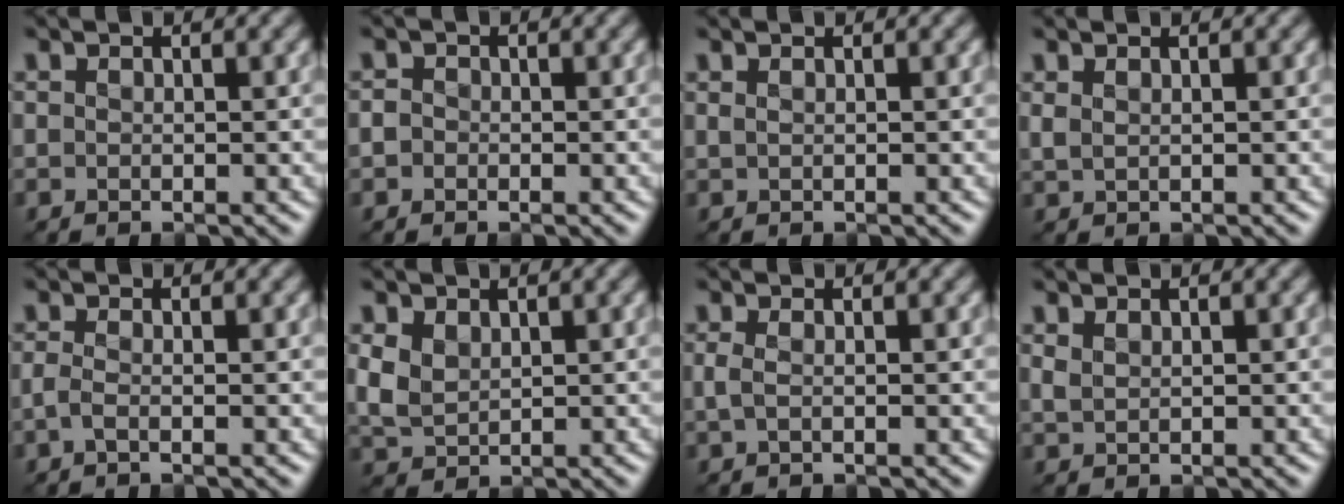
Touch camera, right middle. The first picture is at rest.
{"total": 1.0, "force": [-0.4, 0.8, 0.2], "torque": [0.000, -0.005, -0.011]}
{"total": 0.7, "force": [0.4, 0.4, 0.5], "torque": [-0.007, -0.002, 0.003]}
{"total": 0.9, "force": [0.5, 0.4, 0.6], "torque": [-0.016, -0.001, 0.015]}
{"total": 1.3, "force": [-0.5, 0.4, 1.1], "torque": [-0.025, -0.007, -0.013]}
{"total": 3.0, "force": [0.9, 2.2, 1.8], "torque": [-0.051, -0.002, 0.023]}
{"total": 1.1, "force": [-0.1, 0.4, 1.0], "torque": [-0.025, -0.002, -0.004]}
{"total": 1.0, "force": [0.6, 0.5, 0.6], "torque": [-0.019, -0.004, 0.018]}